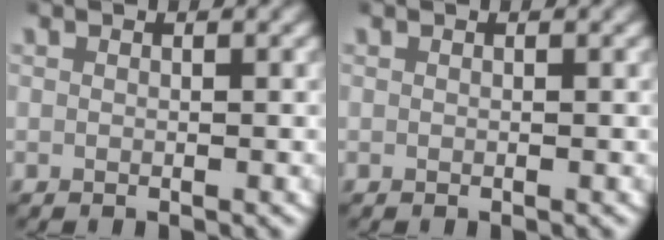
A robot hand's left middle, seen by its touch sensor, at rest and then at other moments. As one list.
[{"total": 0.0}]